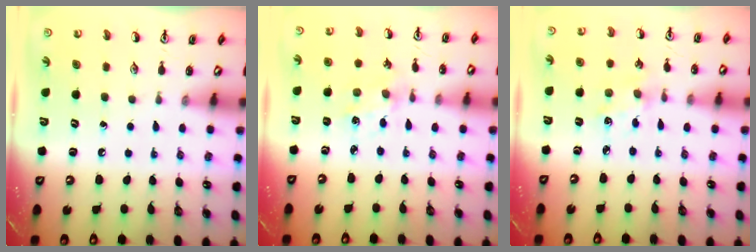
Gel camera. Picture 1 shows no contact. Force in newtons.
{"total": 1.7, "press": 1.6, "slide": 0.3}
{"total": 2.9, "press": 2.8, "slide": 0.4}